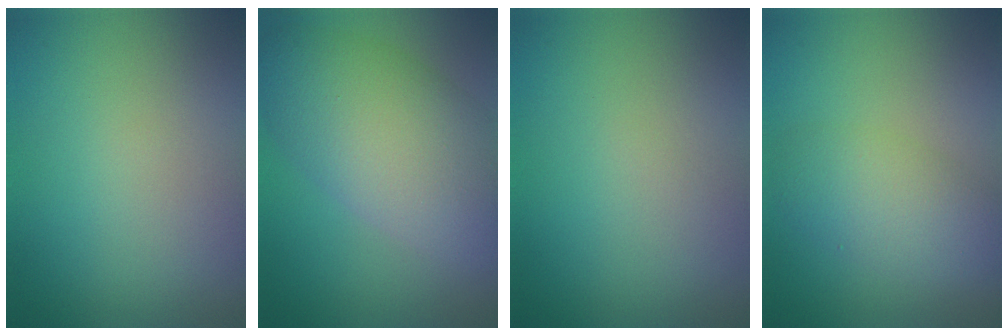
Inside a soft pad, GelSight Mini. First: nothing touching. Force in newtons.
{"total": 9.6, "press": 9.6, "slide": 0.7}
{"total": 0.0}
{"total": 4.2, "press": 4.2, "slide": 0.3}